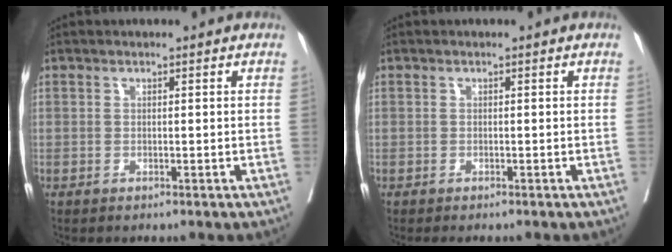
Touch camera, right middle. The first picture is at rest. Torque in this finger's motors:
{"motor_torque": [0.21, -0.15, 0.00, 0.00]}